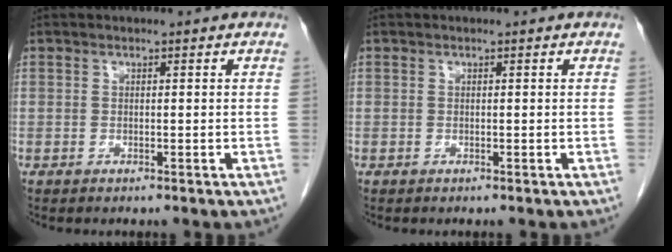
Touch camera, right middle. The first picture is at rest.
{"total": 0.0}